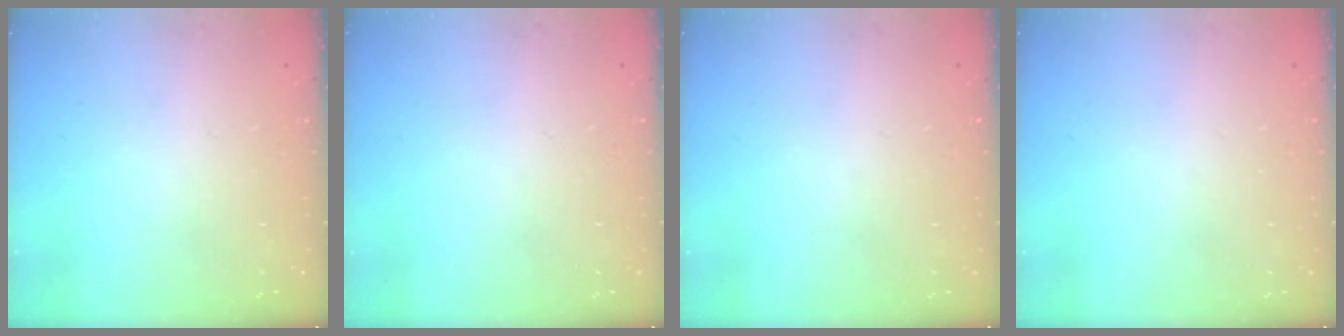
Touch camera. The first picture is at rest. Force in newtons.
{"total": 0.0}
{"total": 0.0}
{"total": 0.0}